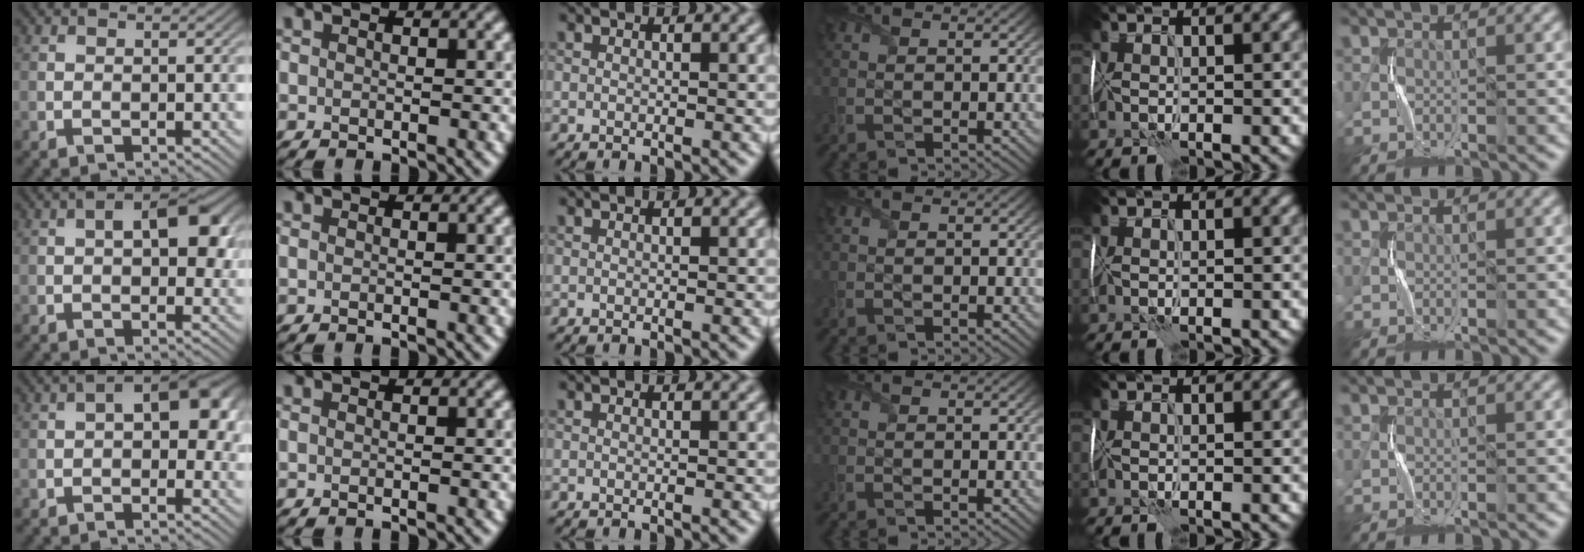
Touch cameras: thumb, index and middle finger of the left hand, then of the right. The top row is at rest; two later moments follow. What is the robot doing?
{"motion": "wrap", "object": "plastic wrap"}